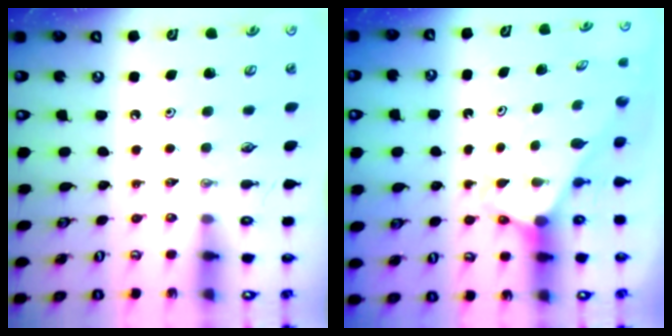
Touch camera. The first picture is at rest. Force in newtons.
{"total": 2.8, "press": 2.8, "slide": 0.1}